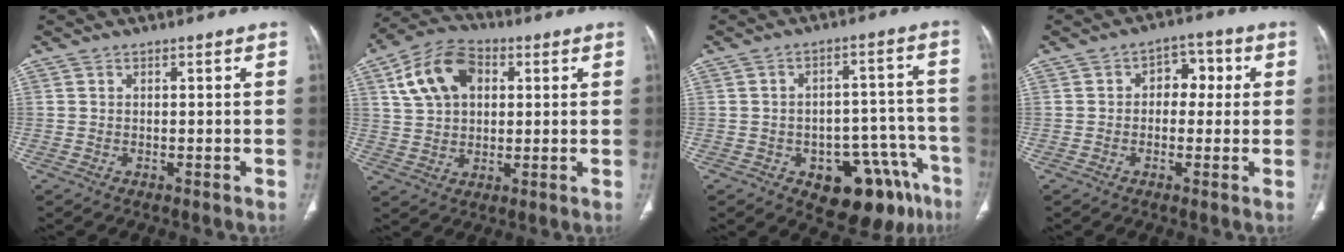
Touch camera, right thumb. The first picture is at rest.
{"total": 12.8, "force": [4.0, 8.6, 8.6], "torque": [-0.143, 0.013, 0.067]}
{"total": 15.6, "force": [-8.5, 8.4, 9.9], "torque": [-0.069, 0.068, -0.104]}
{"total": 6.0, "force": [0.7, 4.3, 4.1], "torque": [-0.013, 0.021, 0.002]}